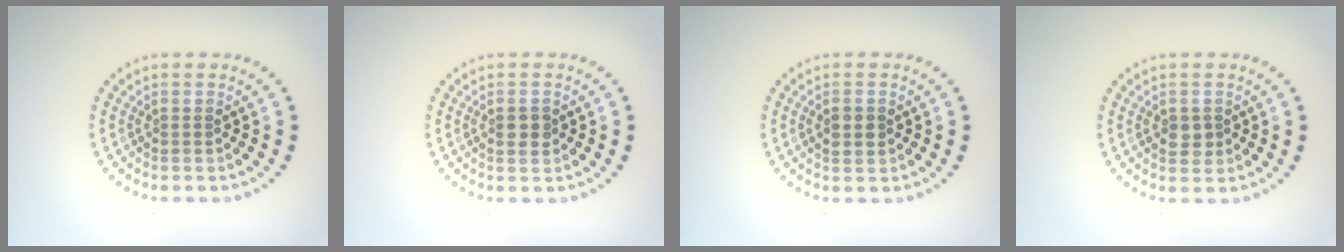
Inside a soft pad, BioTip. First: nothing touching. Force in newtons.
{"total": 1.6, "press": 1.6, "slide": 0.2}
{"total": 1.7, "press": 1.7, "slide": 0.1}
{"total": 1.7, "press": 1.7, "slide": 0.3}